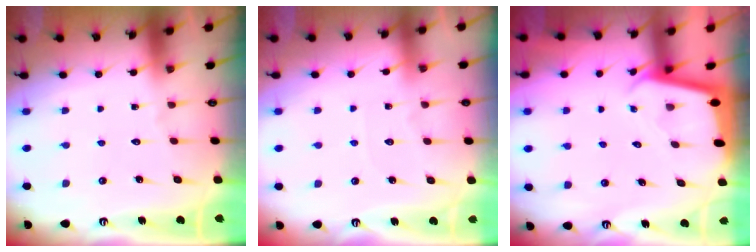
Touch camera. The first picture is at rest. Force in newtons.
{"total": 3.7, "press": 3.6, "slide": 0.4}
{"total": 1.9, "press": 1.9, "slide": 0.1}